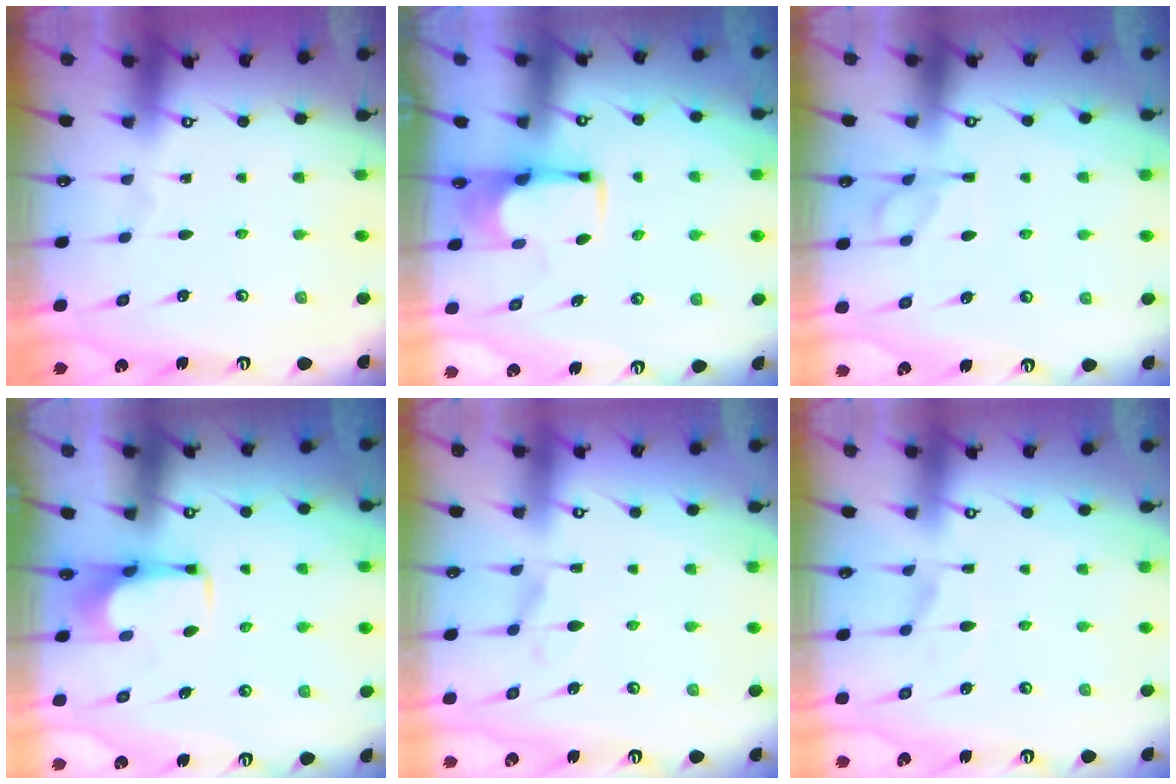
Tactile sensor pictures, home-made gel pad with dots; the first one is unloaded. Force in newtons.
{"total": 1.6, "press": 1.5, "slide": 0.6}
{"total": 2.1, "press": 1.7, "slide": 1.1}
{"total": 2.0, "press": 2.0, "slide": 0.4}
{"total": 0.7, "press": 0.3, "slide": 0.7}
{"total": 4.4, "press": 4.2, "slide": 1.3}